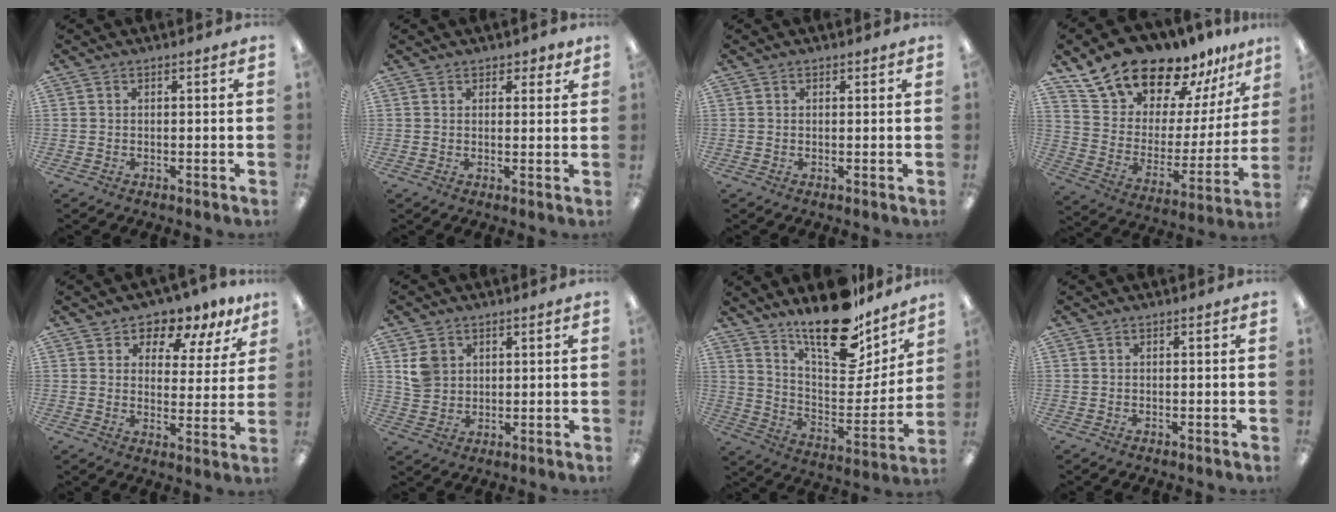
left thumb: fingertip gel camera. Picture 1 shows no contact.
{"total": 2.4, "force": [1.8, 1.6, 0.4], "torque": [0.007, -0.004, 0.031]}
{"total": 0.7, "force": [0.4, 0.5, 0.1], "torque": [0.005, -0.002, 0.006]}
{"total": 19.9, "force": [18.1, 7.0, 4.4], "torque": [-0.103, -0.151, 0.330]}
{"total": 7.6, "force": [6.6, 3.3, 1.8], "torque": [-0.031, -0.054, 0.116]}
{"total": 5.1, "force": [1.9, 4.5, 1.4], "torque": [-0.024, 0.004, 0.034]}
{"total": 21.0, "force": [16.9, 7.6, 9.9], "torque": [-0.144, -0.126, 0.290]}
{"total": 0.0}